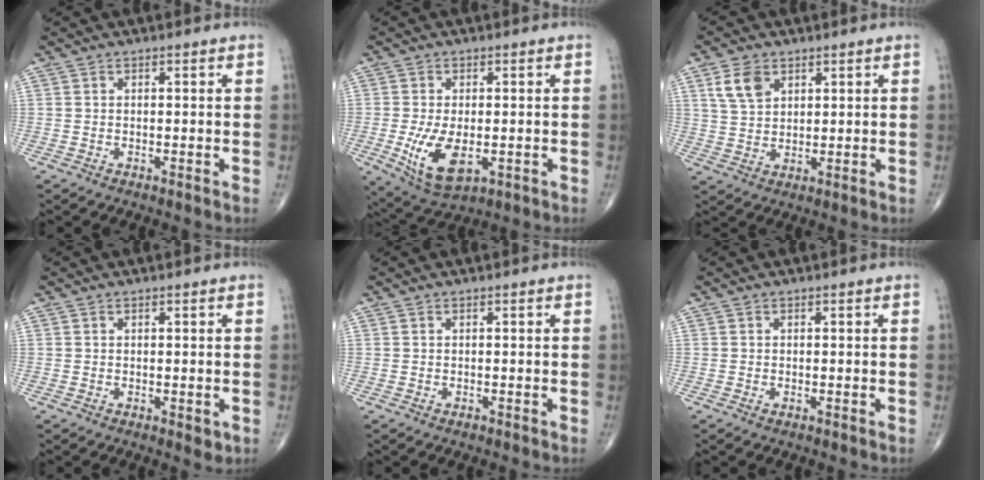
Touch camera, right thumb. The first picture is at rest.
{"total": 9.5, "force": [-1.9, 4.9, 7.9], "torque": [-0.148, -0.017, -0.021]}
{"total": 6.0, "force": [3.0, 3.9, 3.5], "torque": [-0.057, -0.009, 0.061]}
{"total": 1.6, "force": [-0.1, 0.8, 1.4], "torque": [-0.014, -0.005, 0.002]}
{"total": 0.0}
{"total": 0.0}